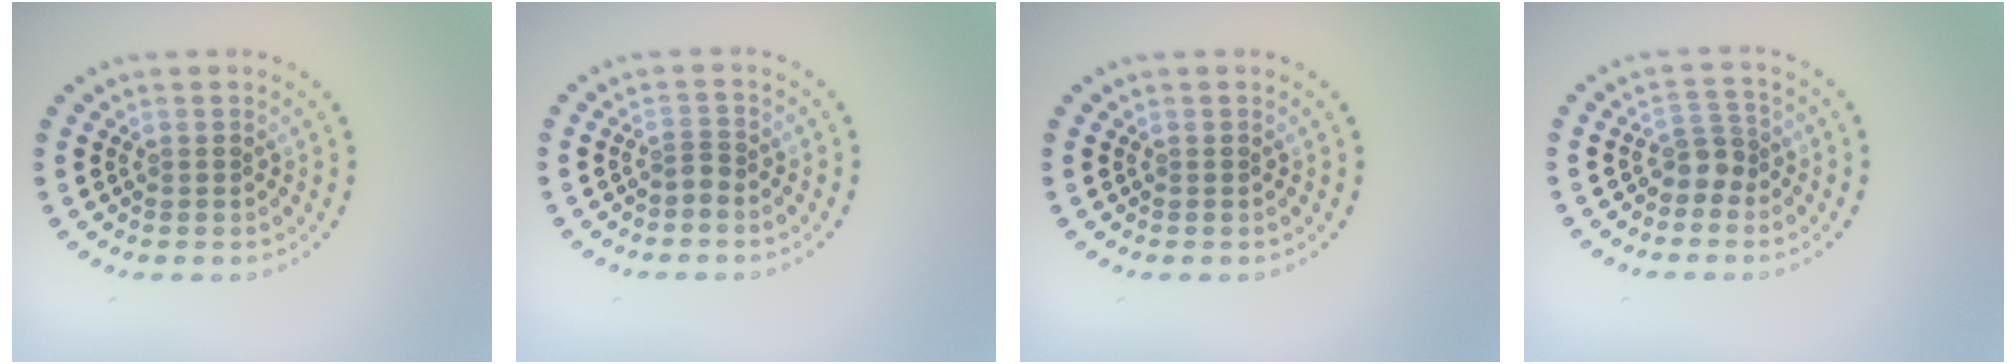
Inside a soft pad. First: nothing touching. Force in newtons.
{"total": 0.8, "press": 0.5, "slide": 0.7}
{"total": 0.0}
{"total": 2.0, "press": 1.6, "slide": 1.2}